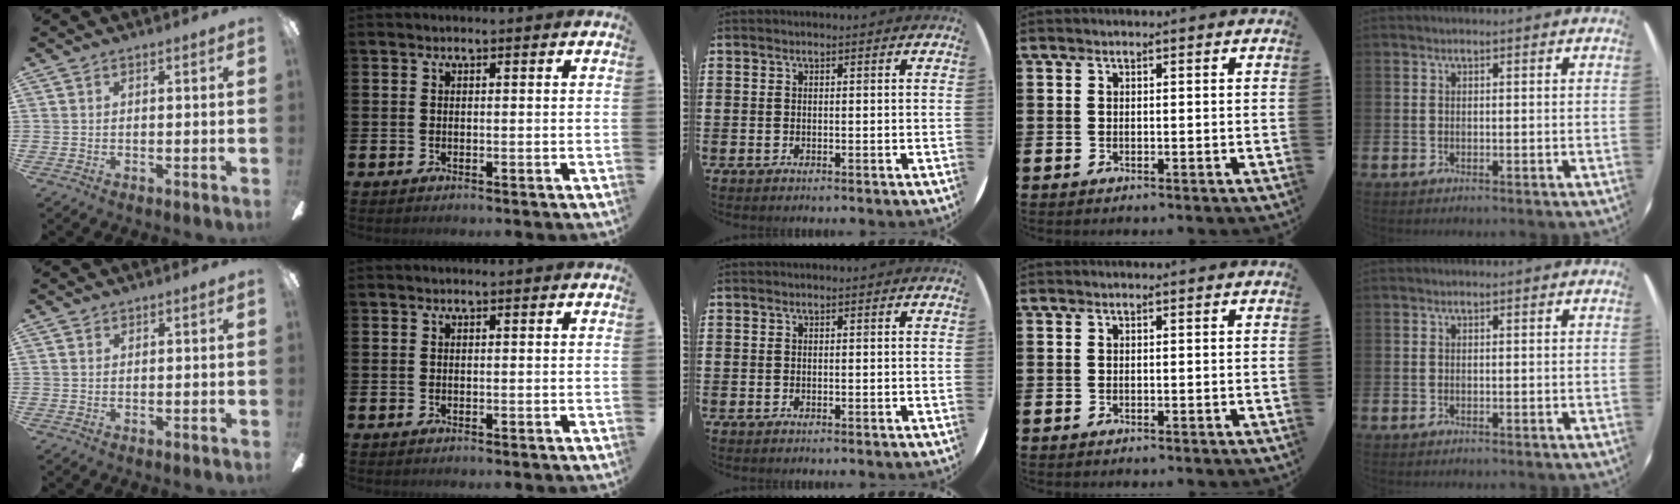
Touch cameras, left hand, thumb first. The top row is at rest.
{"thumb": {"total": 0.5, "force": [0.4, 0.3, 0.1], "torque": [-0.003, 0.002, 0.008]}}